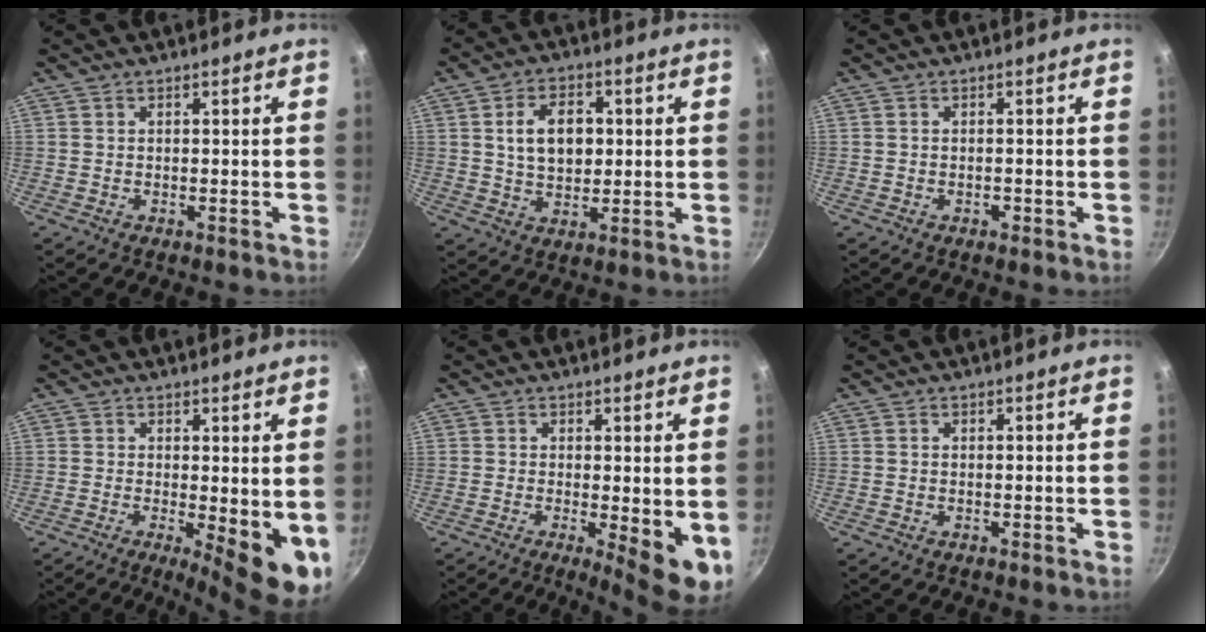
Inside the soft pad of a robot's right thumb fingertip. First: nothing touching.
{"total": 9.8, "force": [1.6, 6.6, 7.1], "torque": [-0.098, 0.002, 0.027]}
{"total": 1.0, "force": [-0.5, 0.6, 0.6], "torque": [-0.009, 0.003, -0.007]}
{"total": 9.5, "force": [-0.8, 3.2, 8.9], "torque": [-0.103, -0.013, -0.005]}
{"total": 8.0, "force": [-0.8, 2.4, 7.5], "torque": [-0.091, -0.012, -0.005]}
{"total": 0.0}